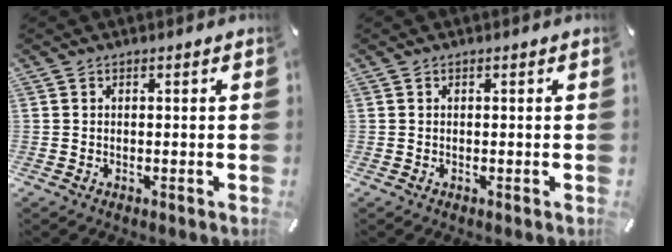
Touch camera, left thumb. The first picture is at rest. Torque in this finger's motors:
{"motor_torque": [0.11, -0.11, 0.03, -0.11, 0.04]}